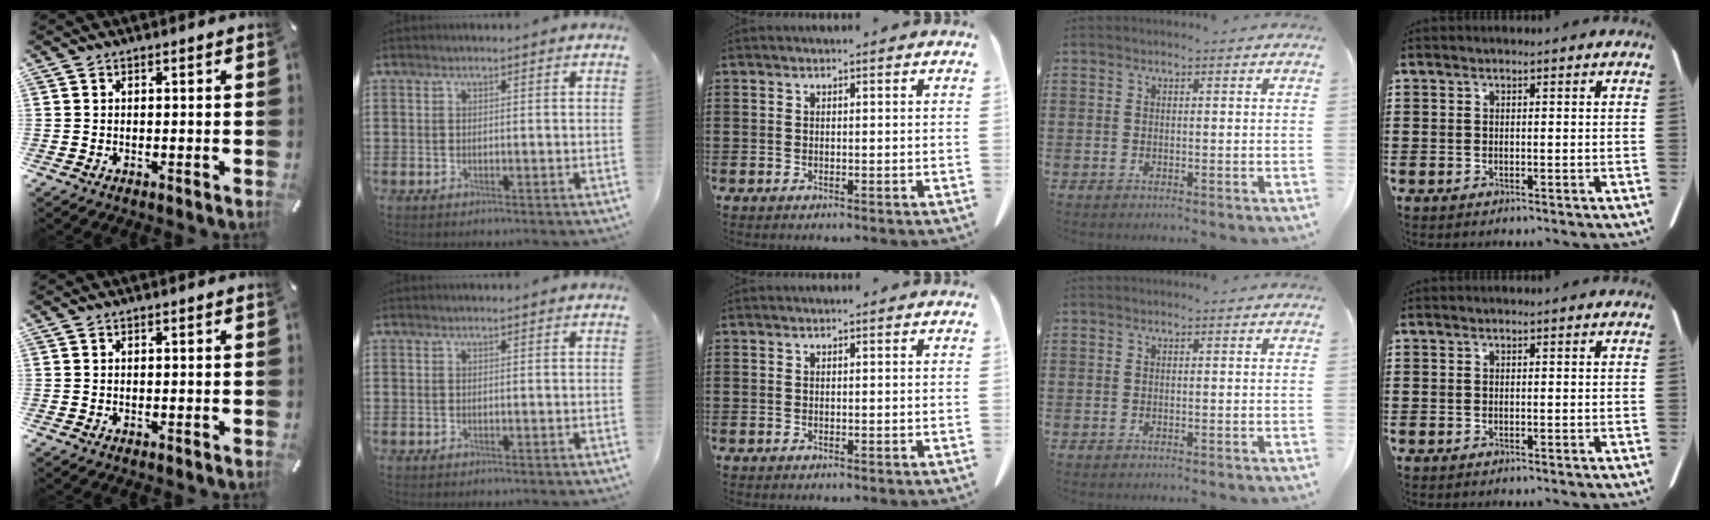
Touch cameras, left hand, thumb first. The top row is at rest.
{}